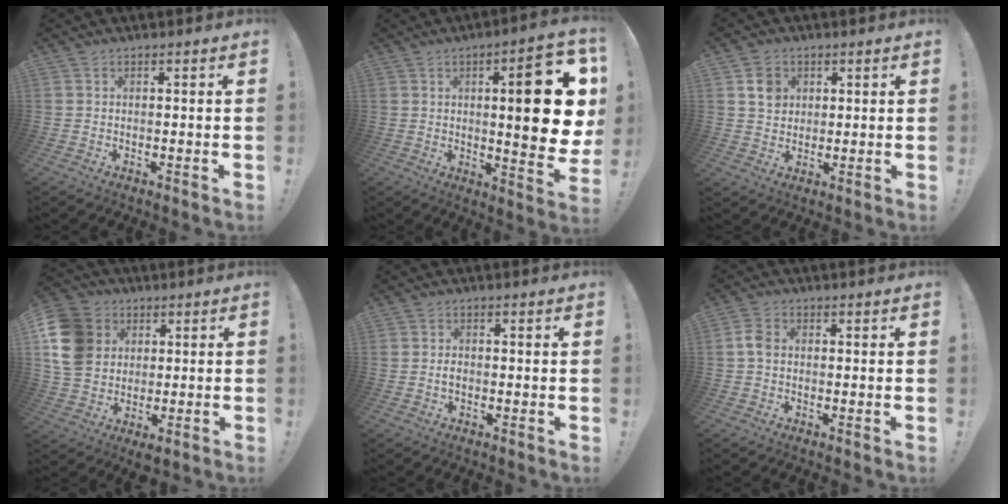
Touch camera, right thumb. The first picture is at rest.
{"total": 18.1, "force": [3.5, 4.1, 17.3], "torque": [-0.216, -0.026, 0.042]}
{"total": 6.6, "force": [2.4, 5.7, 2.2], "torque": [-0.018, -0.006, 0.047]}
{"total": 14.2, "force": [1.7, 12.1, 7.1], "torque": [-0.134, 0.010, 0.042]}
{"total": 1.4, "force": [-0.8, 0.9, 0.7], "torque": [-0.013, 0.003, -0.014]}
{"total": 4.1, "force": [-0.4, 2.8, 3.0], "torque": [-0.062, 0.012, -0.004]}